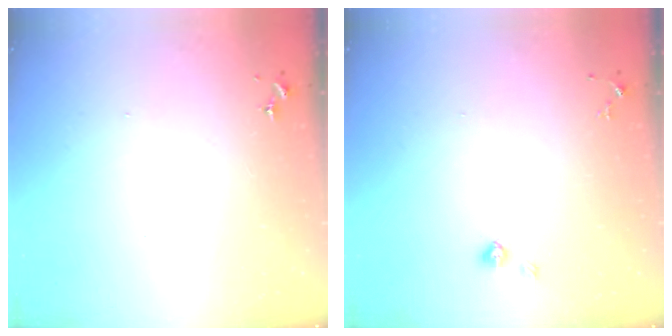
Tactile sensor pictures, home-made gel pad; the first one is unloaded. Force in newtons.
{"total": 4.2, "press": 3.8, "slide": 1.7}